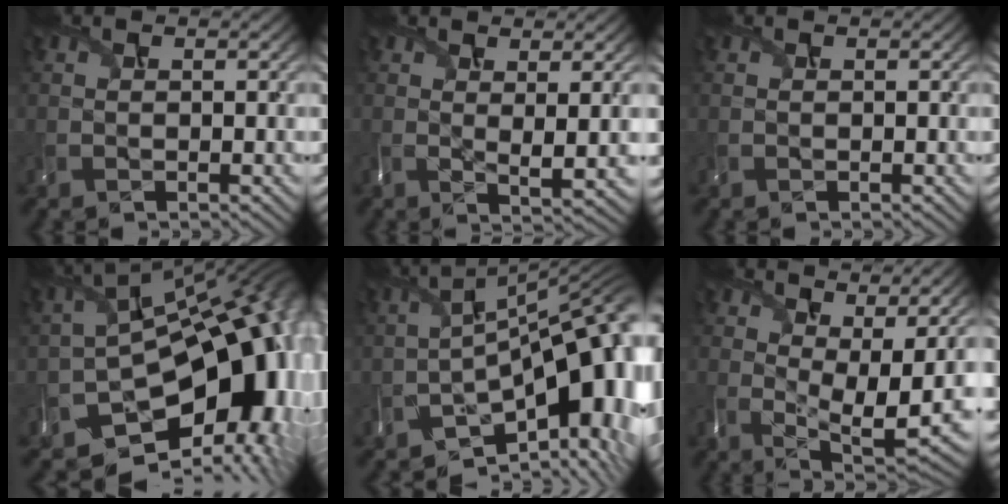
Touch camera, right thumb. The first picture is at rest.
{"total": 5.0, "force": [0.9, 0.7, 4.8], "torque": [-0.073, 0.006, 0.028]}
{"total": 0.0}
{"total": 16.6, "force": [-6.3, 9.8, 11.9], "torque": [-0.163, -0.036, -0.069]}
{"total": 15.3, "force": [-5.7, 6.3, 12.7], "torque": [-0.153, -0.005, -0.068]}
{"total": 10.3, "force": [2.3, 3.2, 9.5], "torque": [-0.158, 0.010, 0.065]}